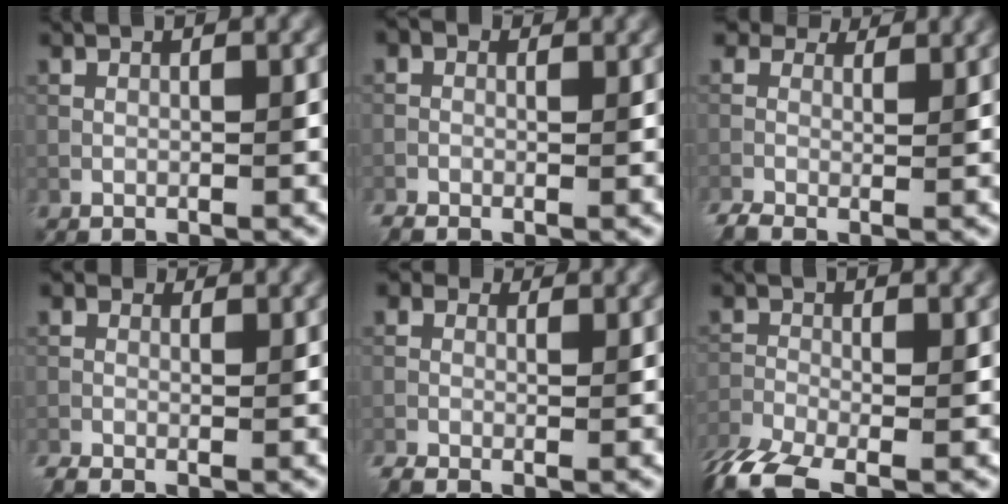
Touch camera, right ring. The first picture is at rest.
{"total": 2.3, "force": [-0.7, 1.6, 1.5], "torque": [-0.026, 0.000, -0.010]}
{"total": 4.4, "force": [2.0, 2.8, 2.7], "torque": [-0.059, 0.000, 0.023]}
{"total": 2.2, "force": [-0.5, 1.5, 1.5], "torque": [-0.029, -0.004, -0.012]}
{"total": 2.9, "force": [-0.3, 2.1, 1.9], "torque": [-0.035, 0.001, -0.007]}
{"total": 7.0, "force": [-5.0, 2.3, 4.4], "torque": [-0.096, -0.023, -0.101]}